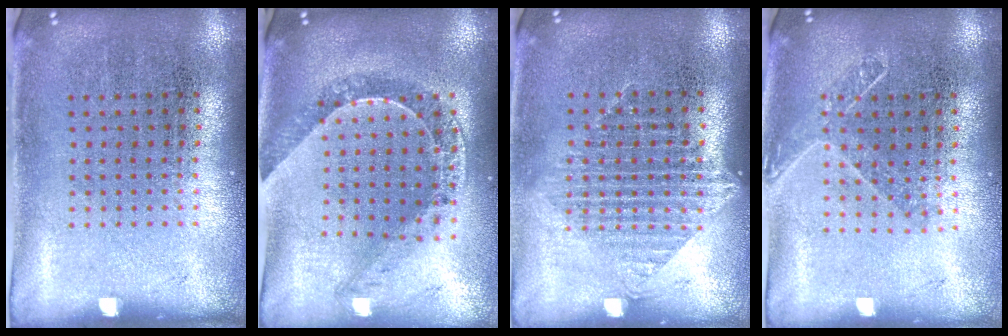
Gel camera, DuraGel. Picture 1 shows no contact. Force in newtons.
{"total": 0.7, "press": 0.7, "slide": 0.1}
{"total": 1.2, "press": 1.1, "slide": 0.5}
{"total": 1.4, "press": 1.1, "slide": 0.8}